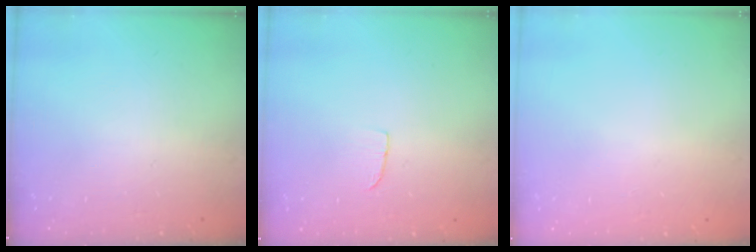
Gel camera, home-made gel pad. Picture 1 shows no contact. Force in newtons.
{"total": 4.2, "press": 4.2, "slide": 0.4}
{"total": 0.0}